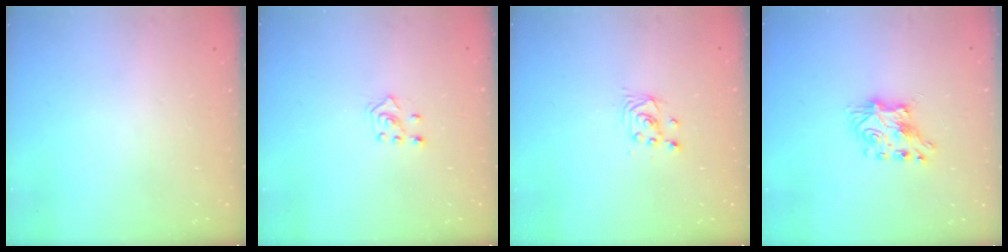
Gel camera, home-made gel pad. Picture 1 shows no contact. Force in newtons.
{"total": 4.0, "press": 3.9, "slide": 1.0}
{"total": 2.2, "press": 2.2, "slide": 0.3}
{"total": 7.3, "press": 7.2, "slide": 0.6}